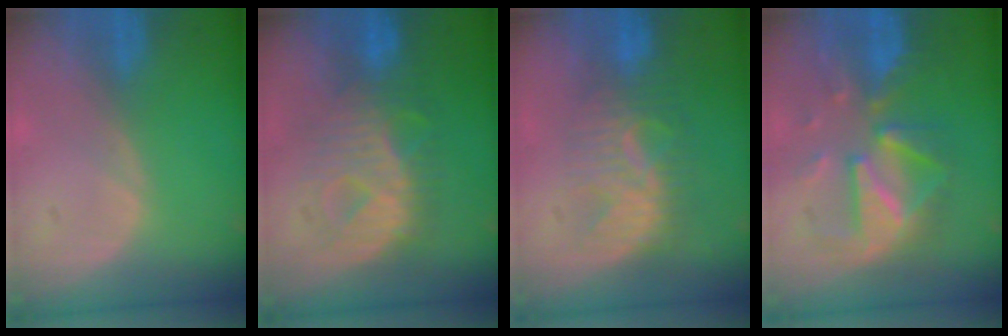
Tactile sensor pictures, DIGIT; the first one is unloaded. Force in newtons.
{"total": 8.4, "press": 8.4, "slide": 0.1}
{"total": 7.9, "press": 7.6, "slide": 1.9}
{"total": 9.1, "press": 9.1, "slide": 0.5}